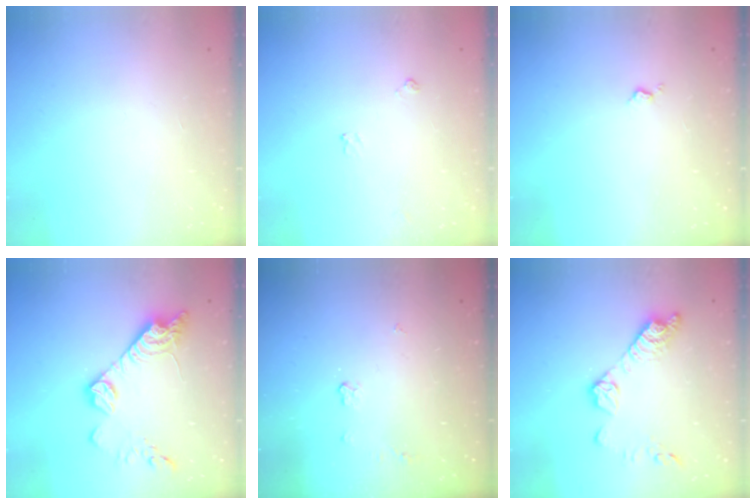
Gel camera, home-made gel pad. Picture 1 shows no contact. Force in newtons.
{"total": 4.0, "press": 3.9, "slide": 0.6}
{"total": 2.6, "press": 2.6, "slide": 0.4}
{"total": 13.5, "press": 13.5, "slide": 0.7}
{"total": 3.7, "press": 3.7, "slide": 0.7}
{"total": 12.1, "press": 12.0, "slide": 0.6}